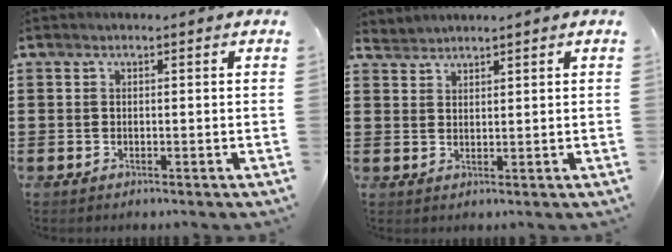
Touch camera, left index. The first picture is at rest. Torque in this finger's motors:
{"motor_torque": [0.00, 0.01, 0.03, -0.02]}